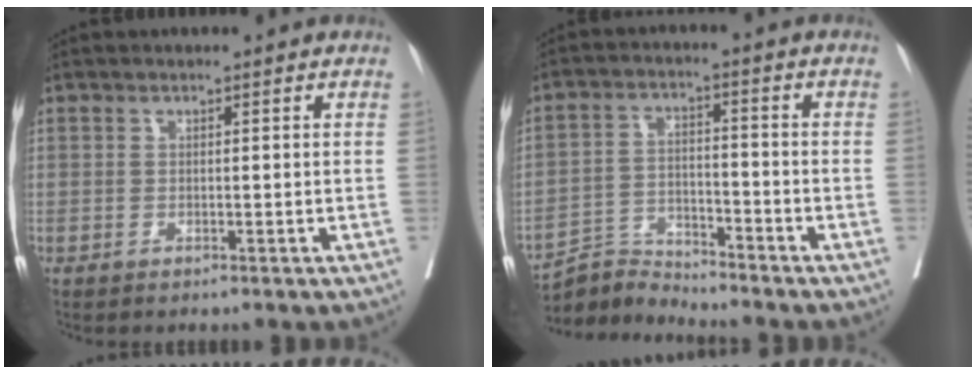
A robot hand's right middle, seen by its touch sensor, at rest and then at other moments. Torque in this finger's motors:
{"motor_torque": [-0.07, 0.11, -0.05, -0.02]}